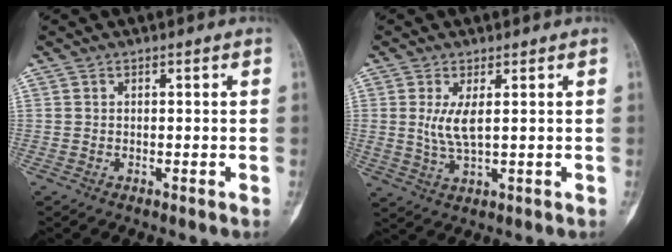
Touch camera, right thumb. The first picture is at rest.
{"total": 4.9, "force": [1.1, 1.6, 4.5], "torque": [-0.100, -0.015, 0.029]}